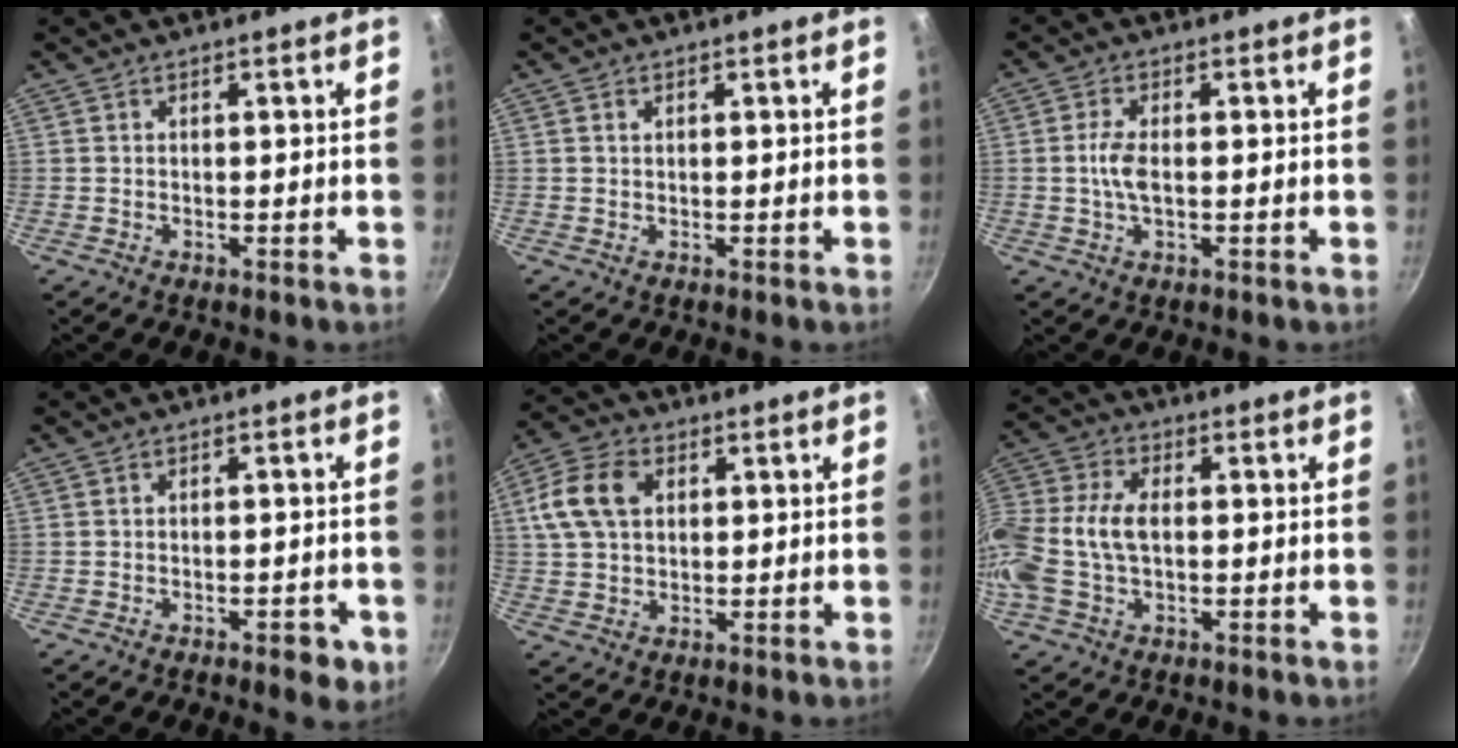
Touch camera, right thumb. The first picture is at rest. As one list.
[{"total": 0.7, "force": [0.3, 0.5, 0.3], "torque": [-0.005, 0.002, 0.005]}, {"total": 4.2, "force": [-0.2, 1.9, 3.7], "torque": [-0.082, 0.005, -0.009]}, {"total": 4.2, "force": [-1.9, 1.9, 3.2], "torque": [-0.028, 0.012, -0.019]}, {"total": 10.4, "force": [2.7, 7.3, 6.9], "torque": [-0.123, 0.008, 0.041]}, {"total": 12.8, "force": [-0.7, 7.9, 10.1], "torque": [-0.216, 0.023, -0.028]}]